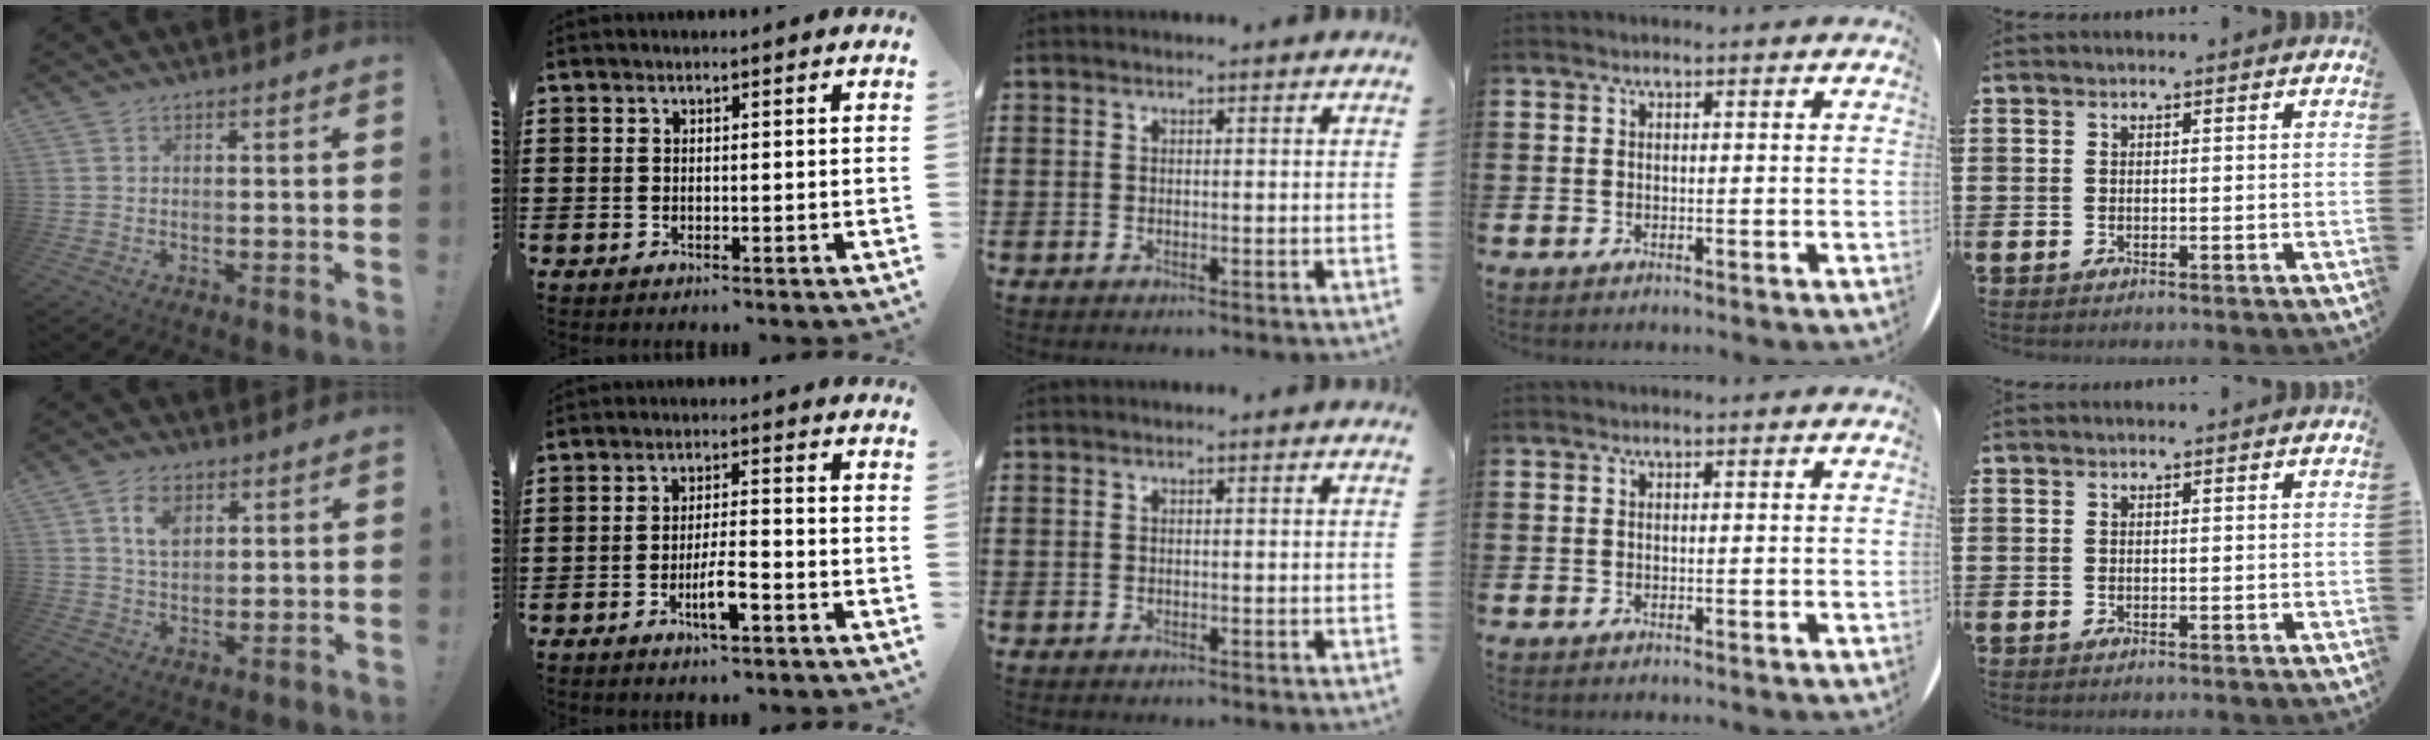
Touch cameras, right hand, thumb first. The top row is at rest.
{"thumb": {"total": 8.1, "force": [3.8, 5.3, 4.8], "torque": [-0.074, -0.007, 0.069]}, "index": {"total": 4.6, "force": [-2.3, 1.0, 3.9], "torque": [-0.078, 0.000, -0.045]}}